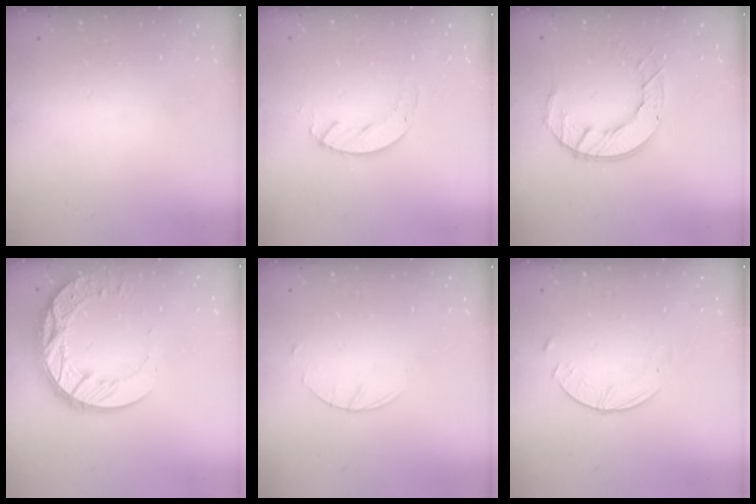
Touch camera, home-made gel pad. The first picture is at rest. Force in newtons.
{"total": 3.5, "press": 3.5, "slide": 0.4}
{"total": 9.1, "press": 9.1, "slide": 0.9}
{"total": 14.6, "press": 14.5, "slide": 1.1}
{"total": 1.6, "press": 1.6, "slide": 0.2}
{"total": 3.0, "press": 3.0, "slide": 0.4}